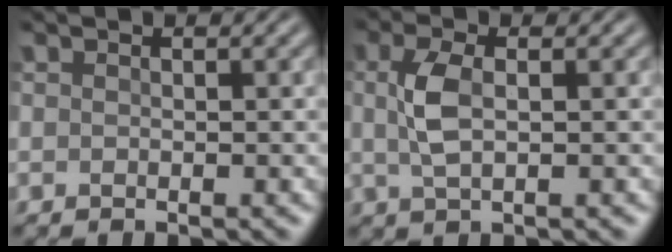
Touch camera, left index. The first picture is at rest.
{"total": 3.1, "force": [0.1, 1.3, 2.8], "torque": [-0.064, 0.006, 0.002]}